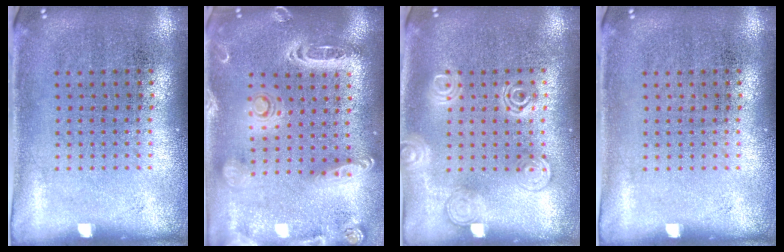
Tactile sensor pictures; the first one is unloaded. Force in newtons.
{"total": 2.5, "press": 2.2, "slide": 1.1}
{"total": 2.5, "press": 2.4, "slide": 0.4}
{"total": 0.0}